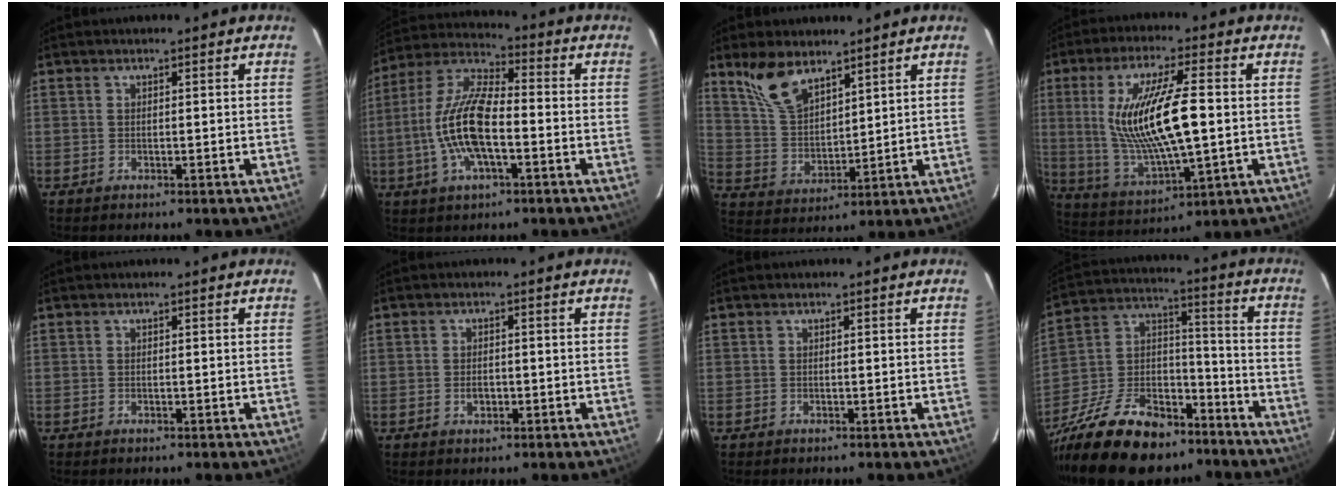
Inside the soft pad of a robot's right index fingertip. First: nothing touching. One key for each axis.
{"total": 14.6, "fx": -3.4, "fy": 5.4, "fz": 13.2, "tx": -0.272, "ty": 0.003, "tz": -0.070}
{"total": 9.6, "fx": 6.9, "fy": 4.2, "fz": 5.1, "tx": -0.099, "ty": 0.009, "tz": 0.149}
{"total": 17.4, "fx": 1.0, "fy": 4.5, "fz": 16.8, "tx": -0.321, "ty": -0.010, "tz": 0.036}
{"total": 0.0}
{"total": 2.1, "fx": -0.6, "fy": 1.4, "fz": 1.5, "tx": -0.027, "ty": 0.001, "tz": -0.010}
{"total": 0.0}
{"total": 24.2, "fx": -17.3, "fy": 12.1, "fz": 11.8, "tx": -0.258, "ty": 0.025, "tz": -0.273}